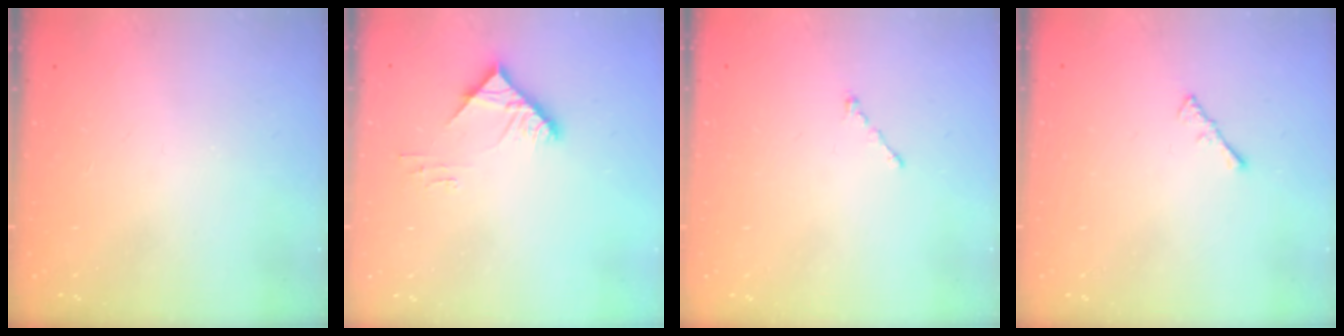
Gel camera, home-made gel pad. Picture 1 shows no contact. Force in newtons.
{"total": 5.2, "press": 5.1, "slide": 0.7}
{"total": 0.7, "press": 0.7, "slide": 0.2}
{"total": 1.5, "press": 1.4, "slide": 0.4}